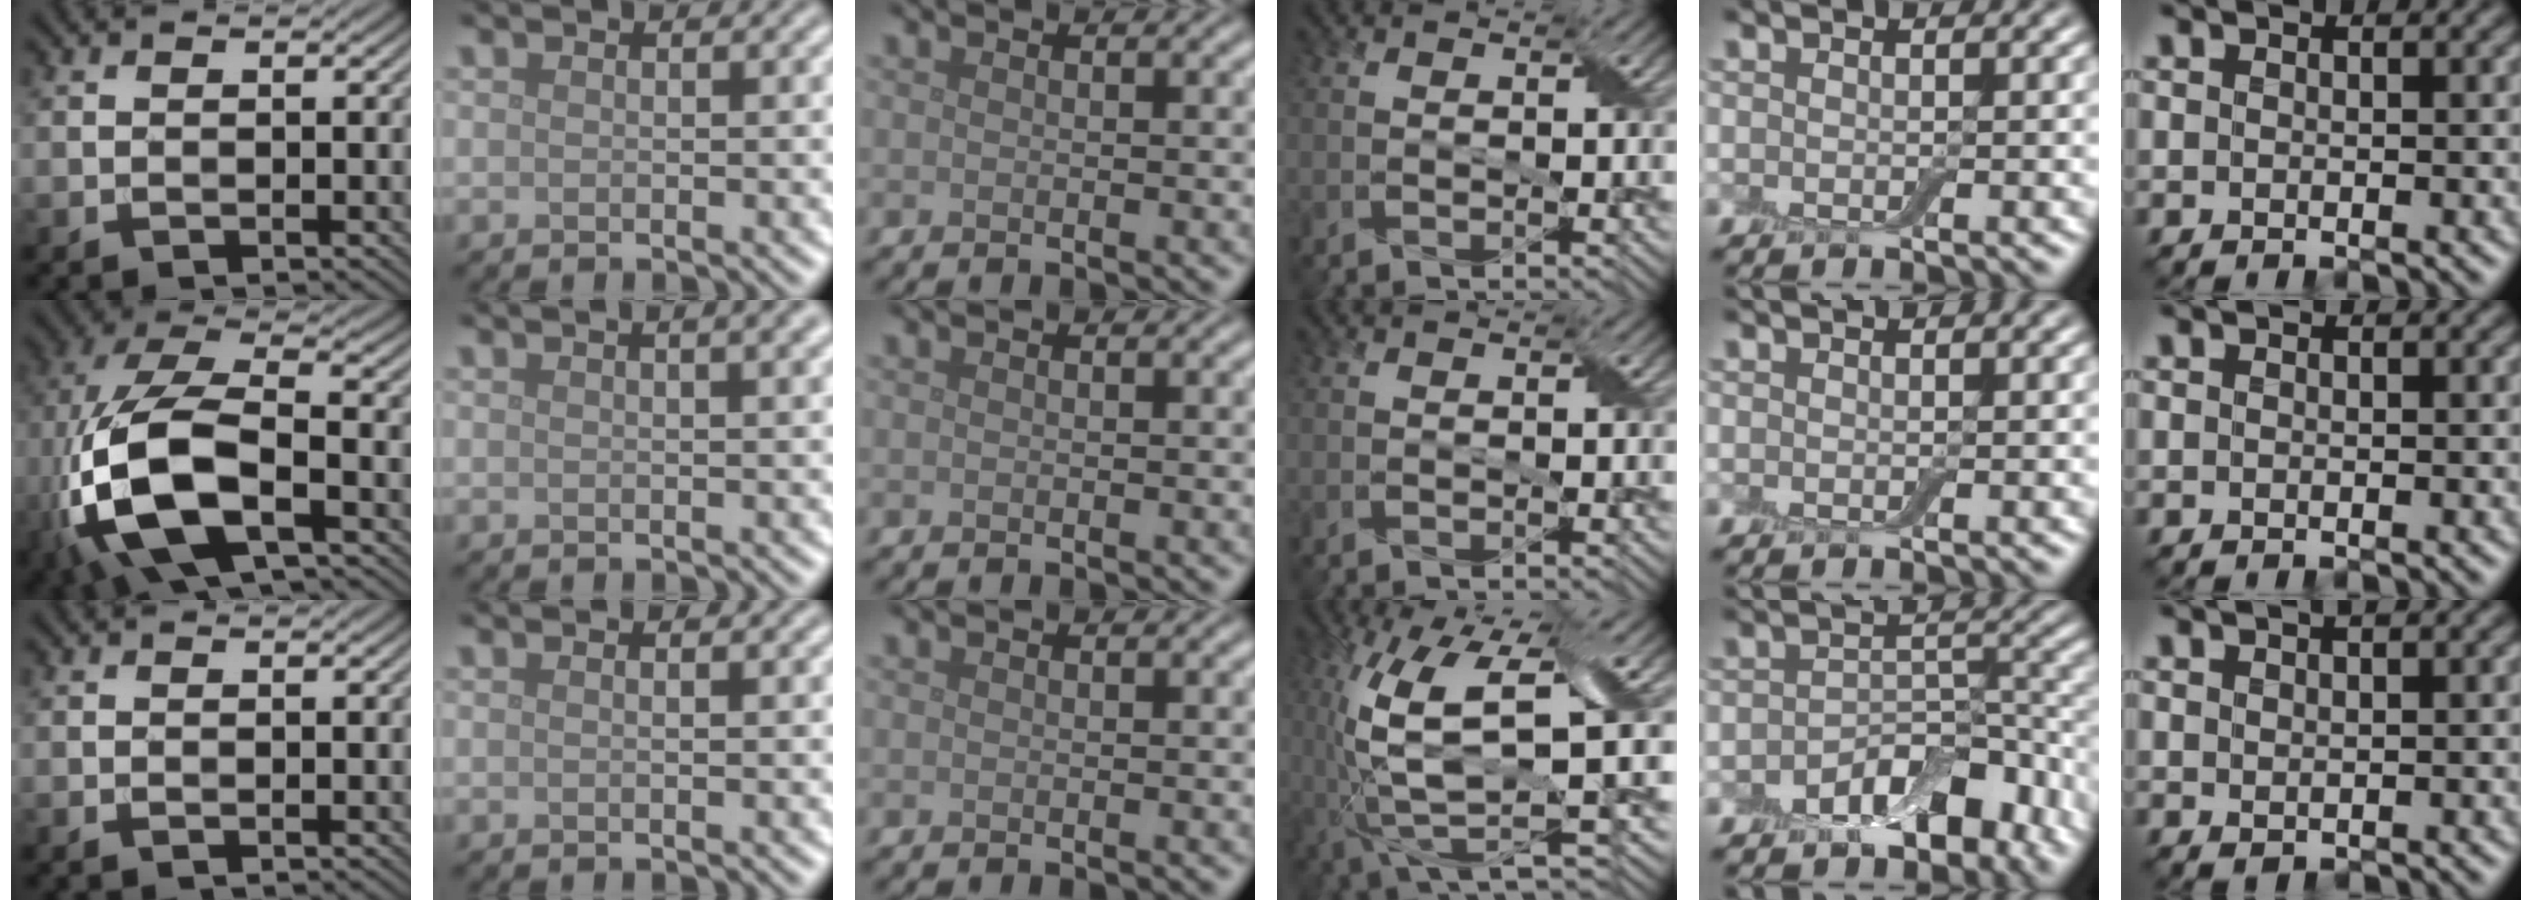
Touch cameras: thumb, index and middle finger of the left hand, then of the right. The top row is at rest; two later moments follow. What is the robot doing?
{"motion": "peel", "object": "aluminum foil"}